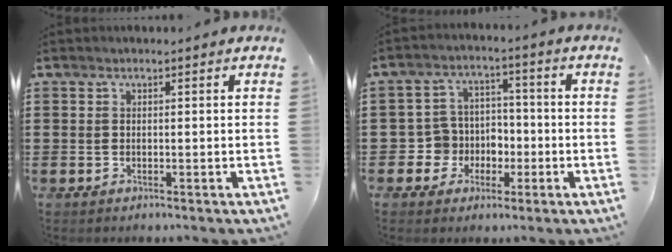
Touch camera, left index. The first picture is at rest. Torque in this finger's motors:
{"motor_torque": [0.14, 0.21, 0.14, 0.00]}